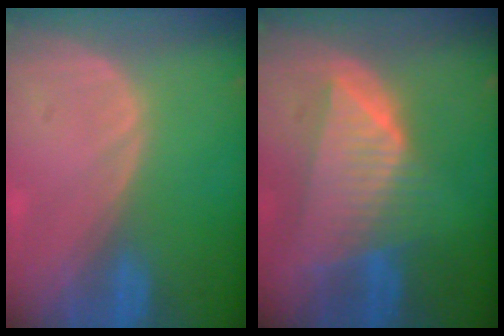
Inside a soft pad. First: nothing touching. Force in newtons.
{"total": 8.4, "press": 7.6, "slide": 3.7}